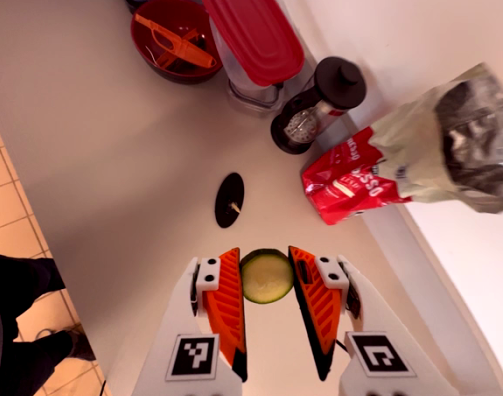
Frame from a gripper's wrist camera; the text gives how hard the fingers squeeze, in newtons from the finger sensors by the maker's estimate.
{"total": 9.0, "left": 9.2, "right": 8.9}